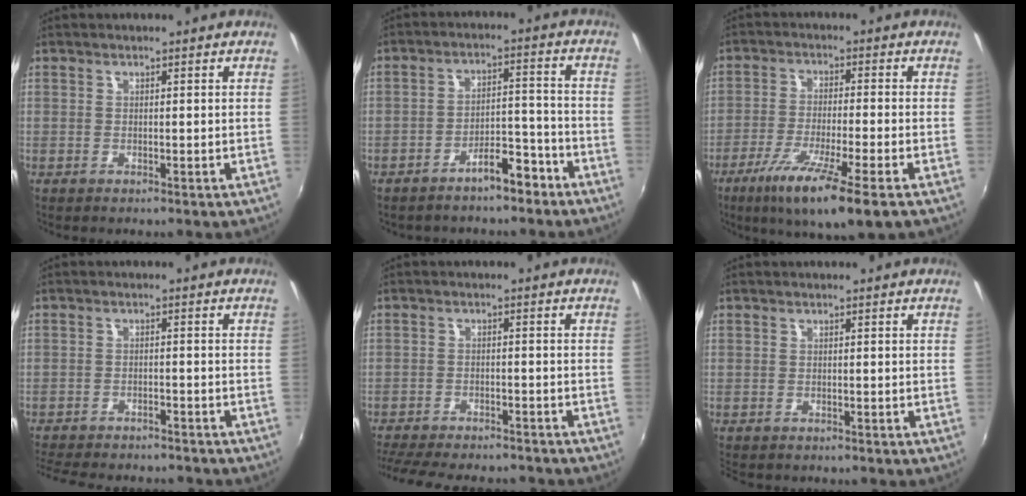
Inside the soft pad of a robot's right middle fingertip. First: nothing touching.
{"total": 6.7, "force": [-5.0, 2.8, 3.3], "torque": [-0.056, 0.029, -0.061]}
{"total": 12.2, "force": [-7.0, 0.9, 10.0], "torque": [-0.201, -0.037, -0.125]}
{"total": 12.7, "force": [-11.2, 3.5, 4.8], "torque": [-0.119, -0.014, -0.167]}
{"total": 15.3, "force": [-13.2, 4.2, 6.4], "torque": [-0.146, -0.019, -0.195]}
{"total": 1.5, "force": [-1.3, 0.5, 0.4], "torque": [-0.011, -0.007, -0.018]}